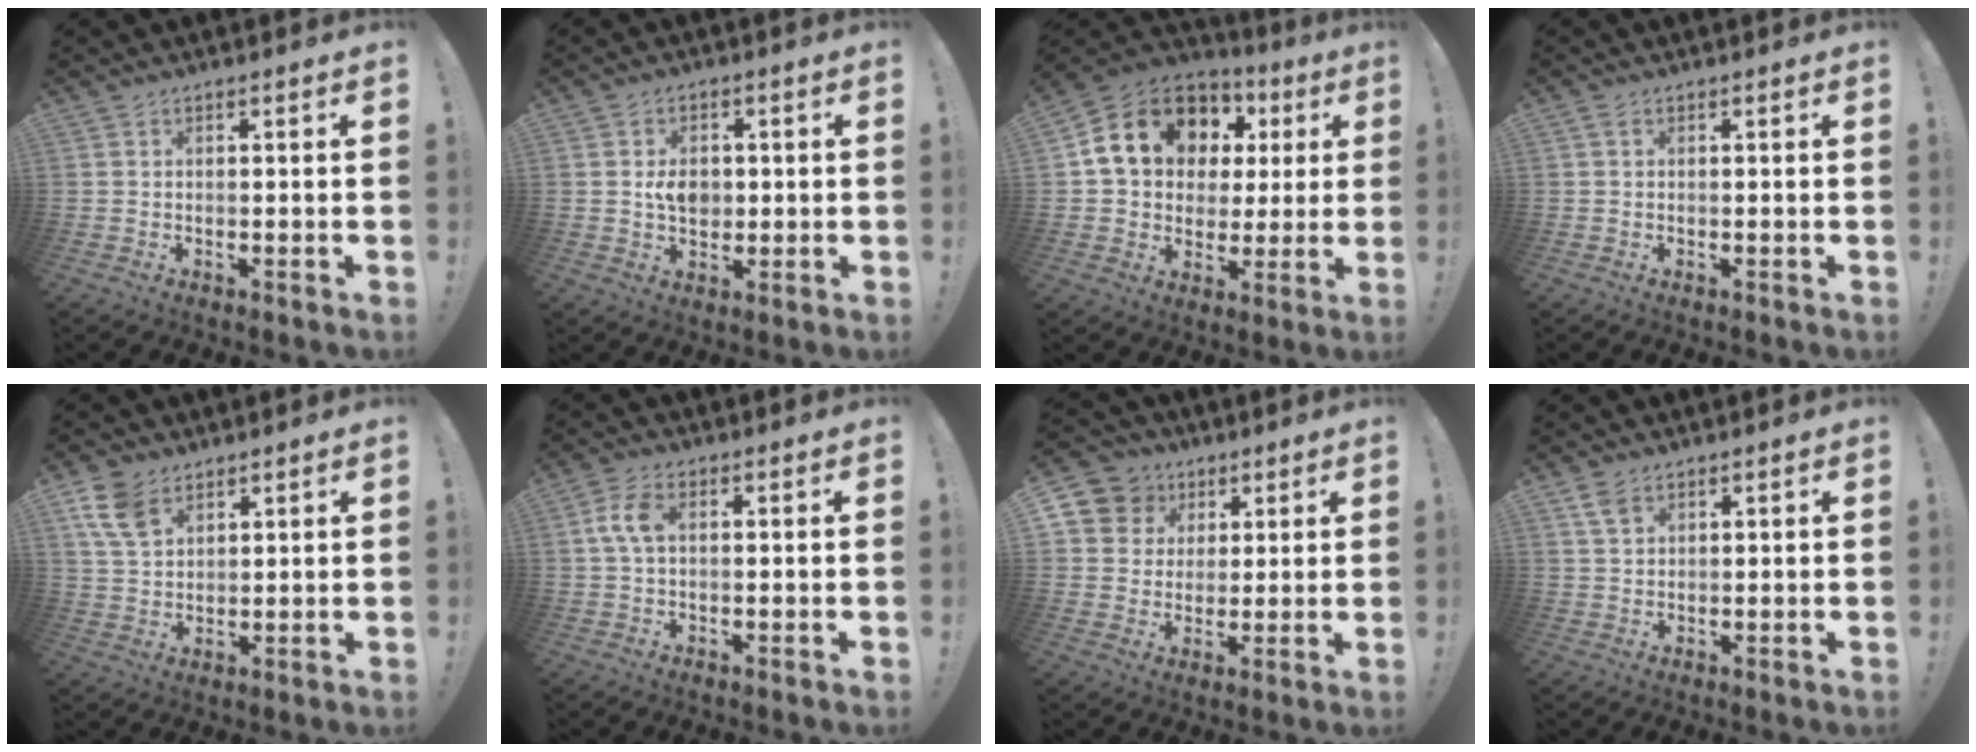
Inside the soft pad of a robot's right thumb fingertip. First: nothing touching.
{"total": 6.0, "force": [-0.2, 4.4, 4.1], "torque": [-0.048, 0.003, -0.003]}
{"total": 17.1, "force": [7.0, 13.0, 8.5], "torque": [-0.135, -0.025, 0.148]}
{"total": 0.9, "force": [0.2, 0.4, 0.7], "torque": [-0.014, 0.003, 0.003]}
{"total": 9.3, "force": [5.6, 5.6, 4.9], "torque": [-0.098, -0.017, 0.111]}
{"total": 6.2, "force": [0.9, 3.6, 5.0], "torque": [-0.099, 0.006, 0.015]}
{"total": 9.9, "force": [3.8, 8.8, 2.4], "torque": [-0.036, -0.020, 0.081]}
{"total": 3.7, "force": [2.3, 1.9, 2.2], "torque": [-0.030, -0.010, 0.041]}